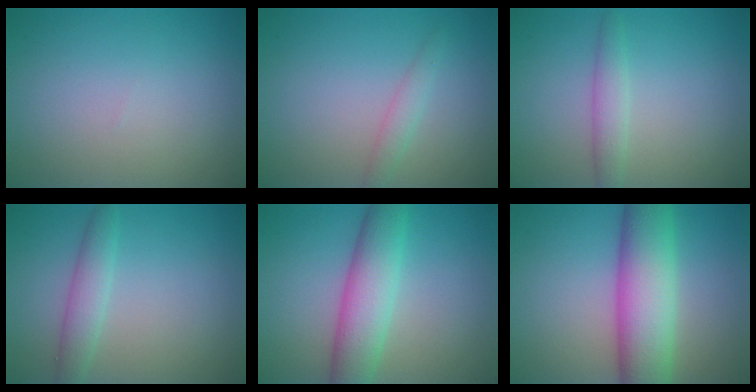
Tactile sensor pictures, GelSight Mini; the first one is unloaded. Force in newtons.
{"total": 1.4, "press": 1.4, "slide": 0.0}
{"total": 1.9, "press": 1.9, "slide": 0.1}
{"total": 2.4, "press": 2.4, "slide": 0.1}
{"total": 5.8, "press": 5.8, "slide": 0.1}
{"total": 9.0, "press": 9.0, "slide": 0.2}